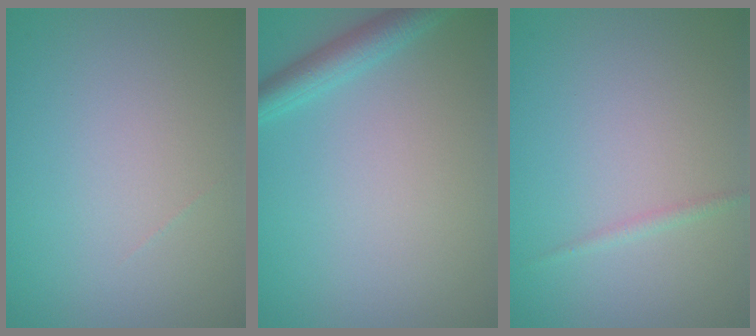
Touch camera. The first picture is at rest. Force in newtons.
{"total": 2.7, "press": 2.7, "slide": 0.1}
{"total": 0.7, "press": 0.7, "slide": 0.0}